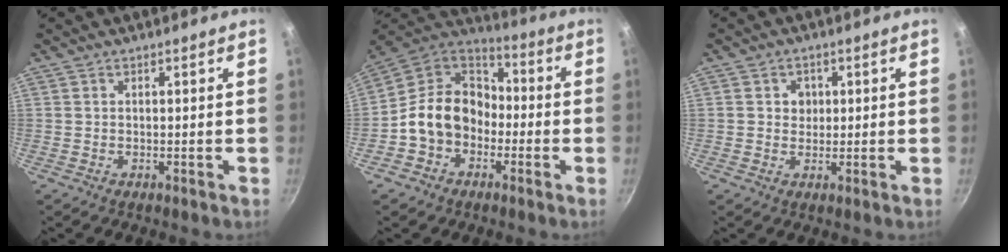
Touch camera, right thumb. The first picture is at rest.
{"total": 15.4, "force": [-3.1, 12.4, 8.7], "torque": [-0.115, 0.059, -0.071]}
{"total": 3.0, "force": [0.6, 2.8, 1.0], "torque": [0.004, -0.001, 0.005]}